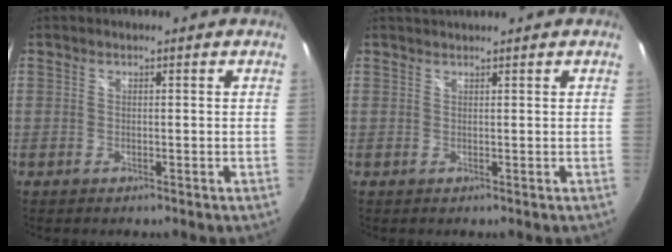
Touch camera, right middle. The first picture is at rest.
{"total": 1.6, "force": [1.5, -0.1, 0.4], "torque": [-0.008, 0.004, 0.023]}